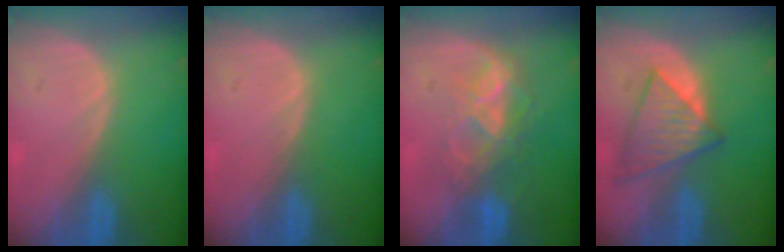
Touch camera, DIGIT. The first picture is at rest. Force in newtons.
{"total": 0.0}
{"total": 6.6, "press": 6.4, "slide": 1.6}
{"total": 6.9, "press": 6.9, "slide": 1.0}